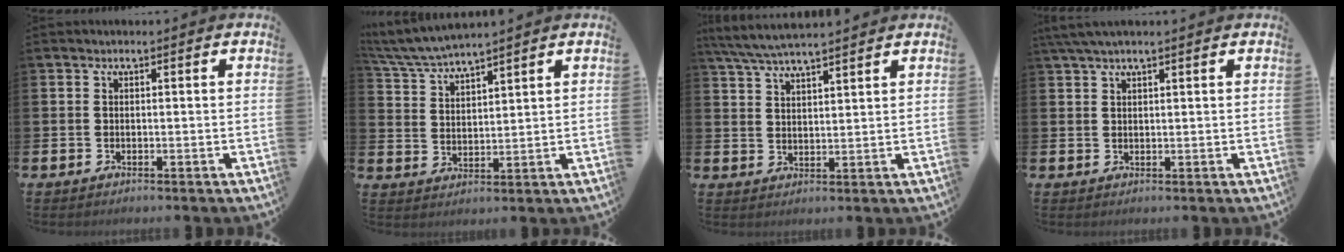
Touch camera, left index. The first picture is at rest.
{"total": 5.9, "force": [5.8, 0.3, 1.1], "torque": [-0.046, -0.032, 0.103]}
{"total": 5.5, "force": [5.2, 0.3, 1.8], "torque": [-0.051, -0.017, 0.095]}
{"total": 2.9, "force": [2.2, 0.4, 1.8], "torque": [-0.041, 0.003, 0.041]}